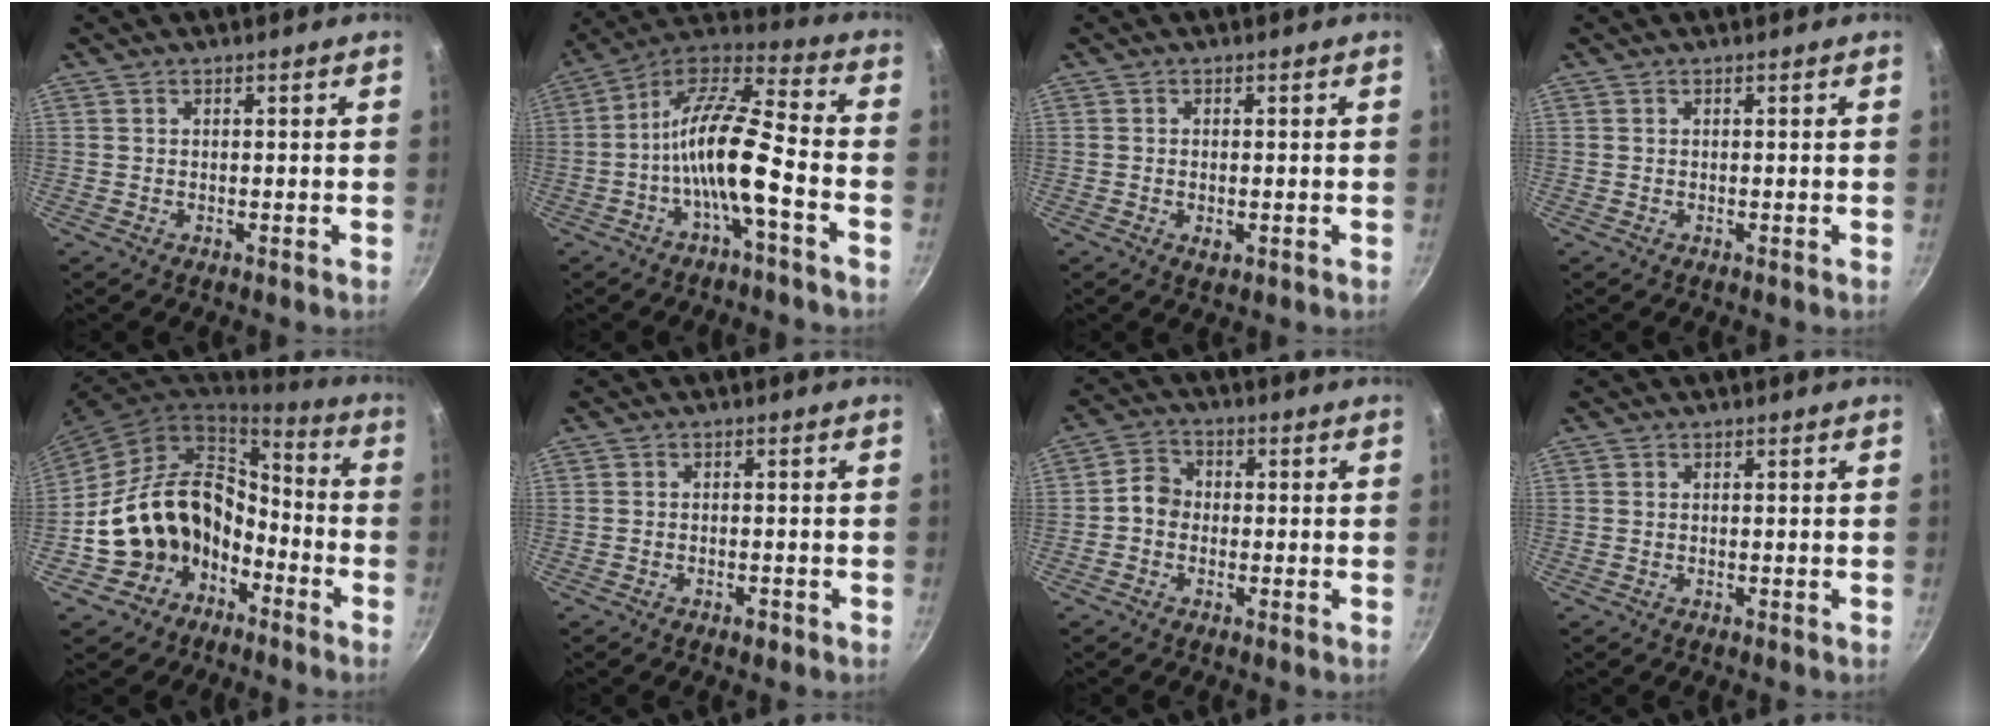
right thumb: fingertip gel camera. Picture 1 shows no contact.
{"total": 14.5, "force": [-4.4, 3.6, 13.3], "torque": [-0.245, 0.046, -0.093]}
{"total": 1.9, "force": [-0.5, 1.0, 1.6], "torque": [-0.027, -0.003, -0.006]}
{"total": 0.0}
{"total": 17.9, "force": [-6.4, 13.8, 9.5], "torque": [-0.137, 0.077, -0.098]}
{"total": 1.7, "force": [-1.2, 0.8, 1.0], "torque": [-0.020, 0.010, -0.016]}
{"total": 4.2, "force": [-0.7, 3.6, 2.1], "torque": [-0.018, 0.018, -0.026]}
{"total": 0.0}